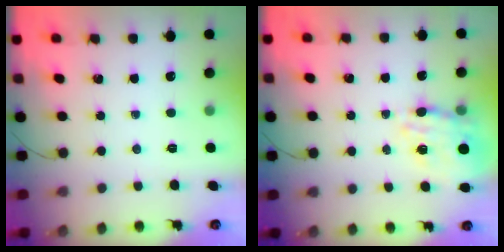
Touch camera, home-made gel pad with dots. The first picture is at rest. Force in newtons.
{"total": 12.5, "press": 12.0, "slide": 3.4}